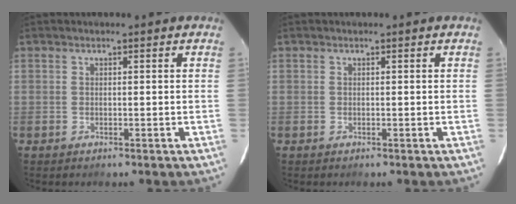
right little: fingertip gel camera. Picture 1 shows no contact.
{"total": 0.0}